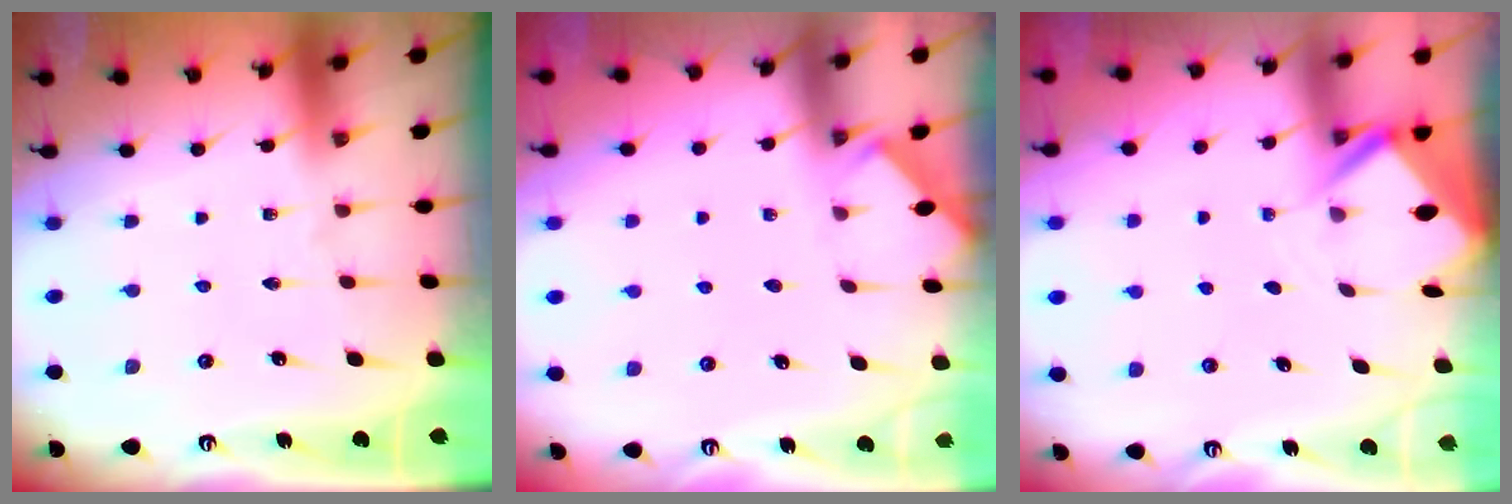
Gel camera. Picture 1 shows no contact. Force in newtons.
{"total": 1.3, "press": 1.3, "slide": 0.3}
{"total": 3.0, "press": 2.9, "slide": 0.3}